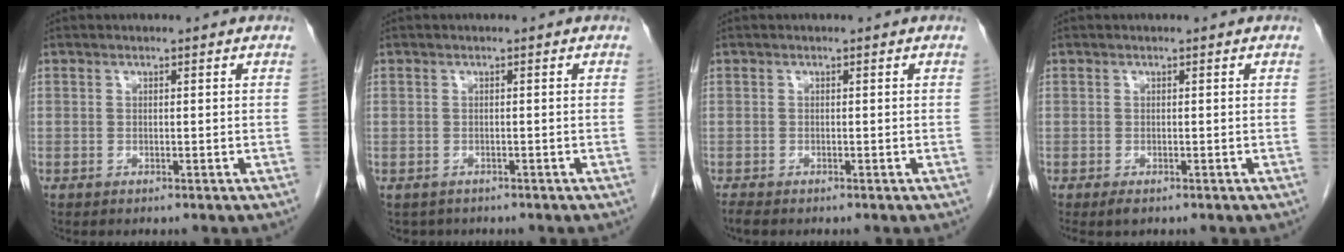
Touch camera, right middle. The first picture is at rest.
{"total": 2.3, "force": [-1.8, 1.4, 0.1], "torque": [-0.008, 0.001, -0.026]}
{"total": 1.4, "force": [-1.2, 0.3, 0.6], "torque": [-0.020, -0.005, -0.019]}
{"total": 1.4, "force": [-0.9, 0.5, 0.9], "torque": [-0.016, -0.002, -0.011]}